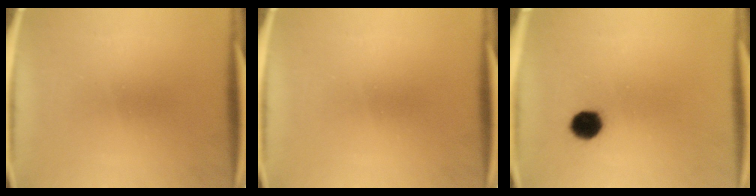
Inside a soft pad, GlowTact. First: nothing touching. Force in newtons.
{"total": 0.0}
{"total": 5.3}